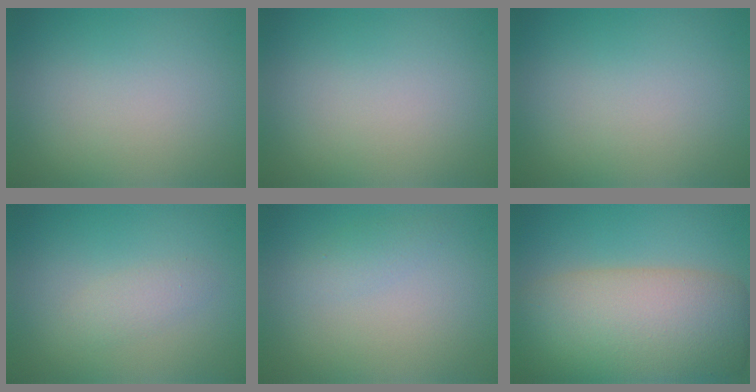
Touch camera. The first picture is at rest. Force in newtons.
{"total": 0.0}
{"total": 0.0}
{"total": 1.4, "press": 1.4, "slide": 0.1}
{"total": 1.0, "press": 1.0, "slide": 0.0}
{"total": 11.8, "press": 11.8, "slide": 0.8}